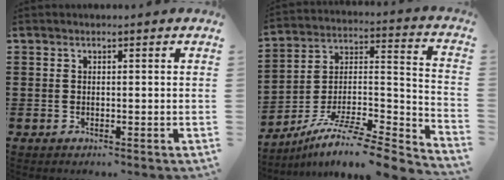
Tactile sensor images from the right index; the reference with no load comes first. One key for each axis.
{"total": 9.5, "fx": -7.6, "fy": 2.0, "fz": 5.4, "tx": -0.095, "ty": 0.010, "tz": -0.150}